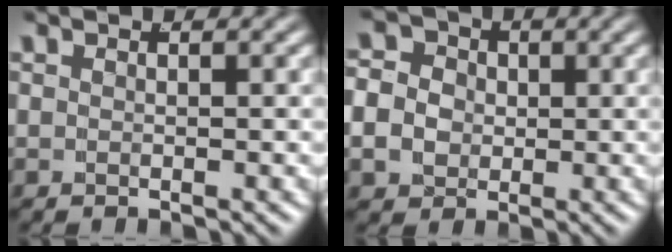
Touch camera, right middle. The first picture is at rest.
{"total": 7.6, "force": [0.4, 6.8, 3.4], "torque": [-0.078, -0.013, 0.001]}